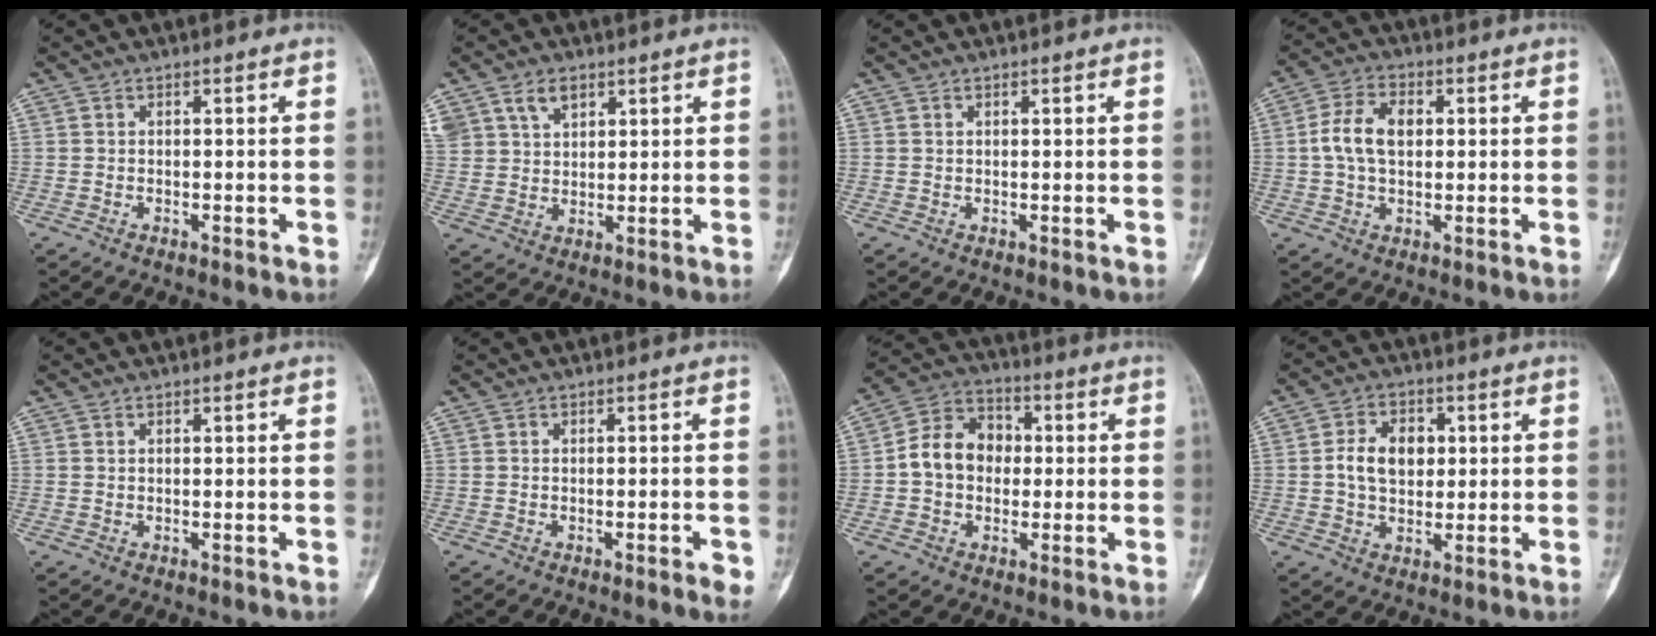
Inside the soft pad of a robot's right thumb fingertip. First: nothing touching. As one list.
[{"total": 7.3, "force": [4.2, 4.9, 3.4], "torque": [-0.050, -0.002, 0.086]}, {"total": 0.0}, {"total": 7.7, "force": [0.9, 5.0, 5.9], "torque": [-0.105, 0.019, 0.012]}, {"total": 0.0}, {"total": 2.5, "force": [-1.0, 0.5, 2.3], "torque": [-0.030, 0.001, -0.013]}, {"total": 10.4, "force": [0.0, 8.5, 6.1], "torque": [-0.080, 0.036, -0.011]}, {"total": 8.2, "force": [1.1, 5.9, 5.7], "torque": [-0.070, 0.007, 0.018]}]